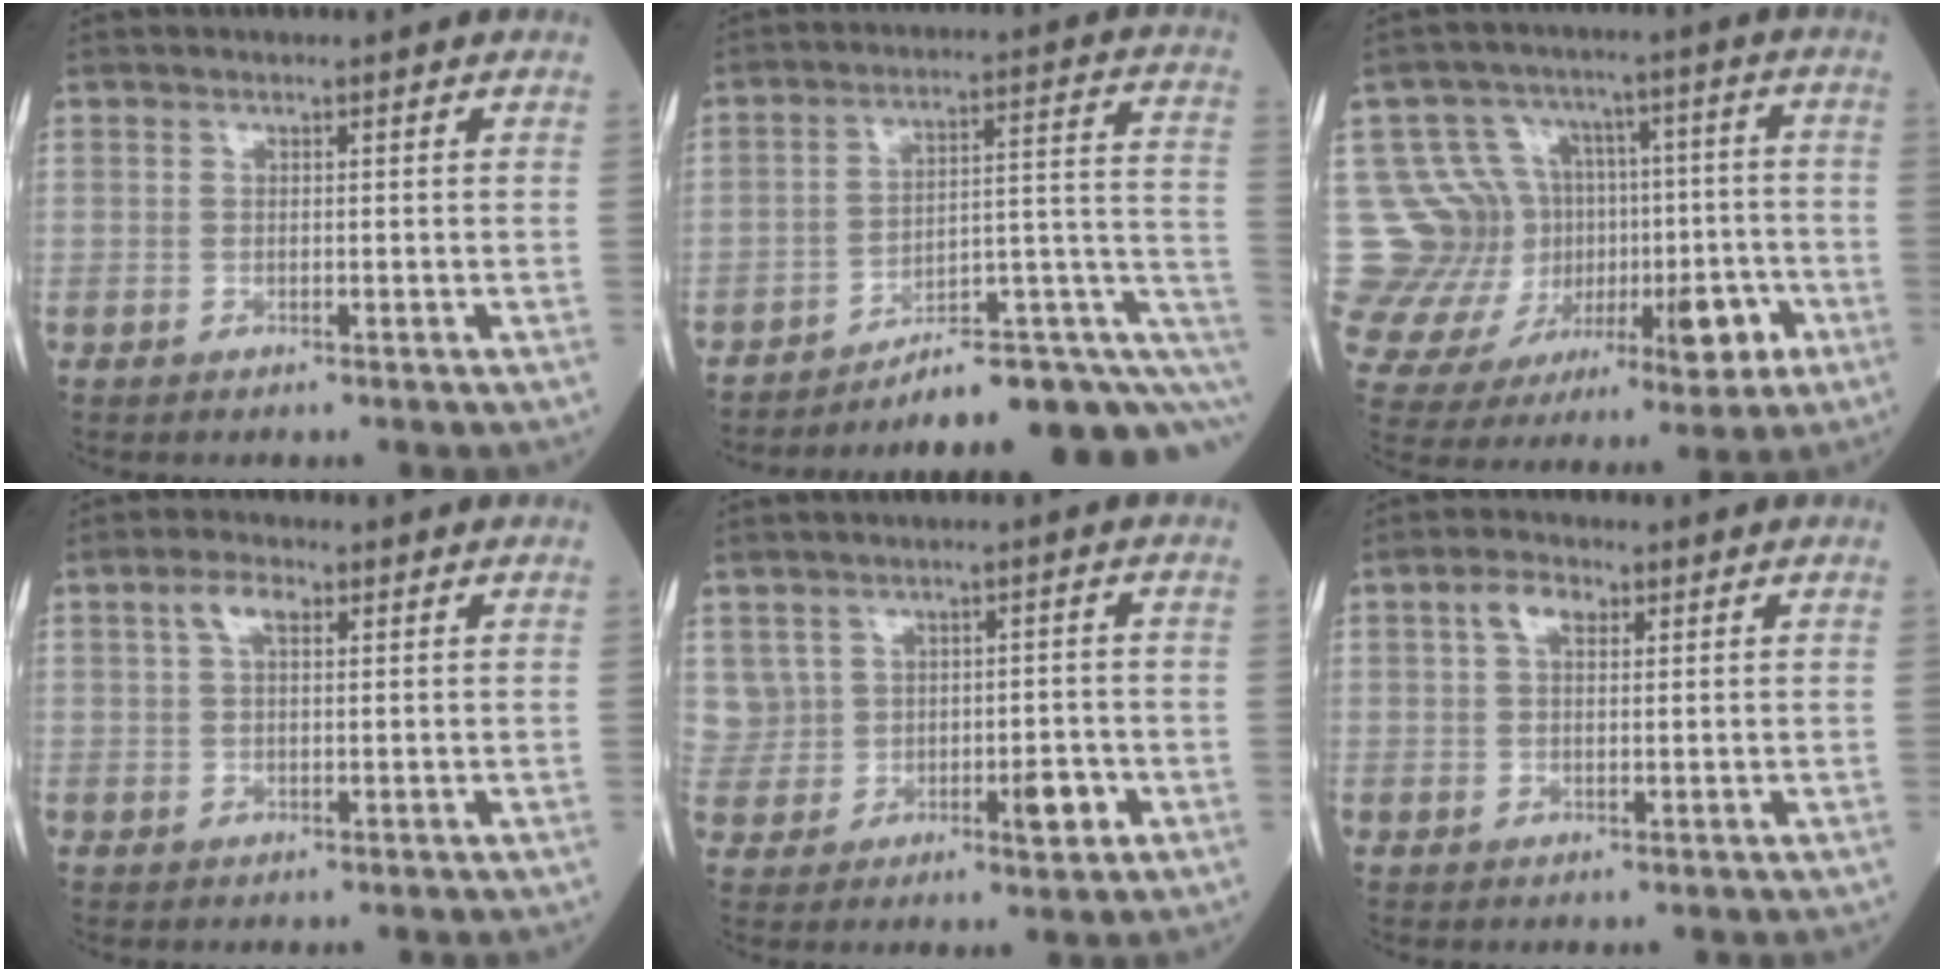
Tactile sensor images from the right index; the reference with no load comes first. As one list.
[{"total": 15.0, "force": [-10.0, 2.5, 10.9], "torque": [-0.080, 0.069, -0.128]}, {"total": 18.8, "force": [-2.1, 12.8, 13.7], "torque": [-0.254, 0.042, 0.000]}, {"total": 3.4, "force": [1.6, 1.5, 2.6], "torque": [-0.057, 0.013, 0.034]}, {"total": 5.4, "force": [0.6, 4.5, 2.8], "torque": [-0.027, 0.014, 0.024]}, {"total": 3.6, "force": [1.7, 1.9, 2.5], "torque": [-0.051, 0.013, 0.033]}]